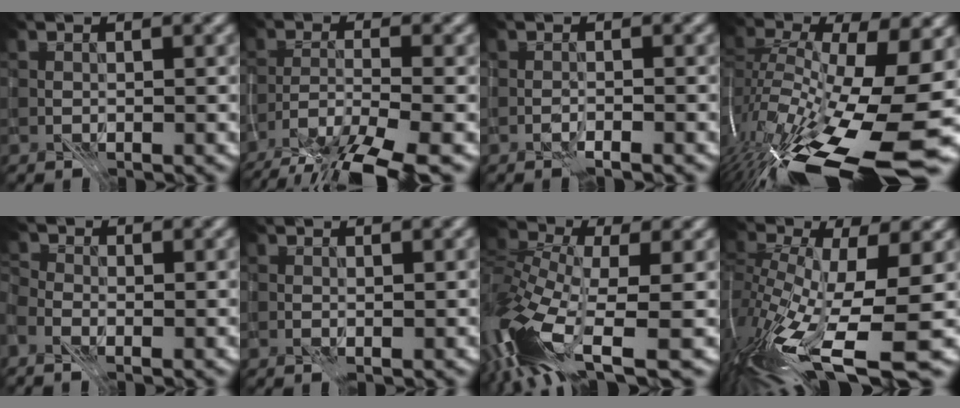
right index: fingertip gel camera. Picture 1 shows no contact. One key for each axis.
{"total": 8.3, "fx": -6.0, "fy": 2.3, "fz": 5.1, "tx": -0.093, "ty": -0.019, "tz": -0.107}
{"total": 0.7, "fx": -0.6, "fy": 0.1, "fz": 0.4, "tx": -0.004, "ty": 0.004, "tz": -0.013}
{"total": 16.4, "fx": -6.2, "fy": 5.5, "fz": 14.2, "tx": -0.286, "ty": -0.014, "tz": -0.109}
{"total": 2.1, "fx": -1.5, "fy": 1.0, "fz": 1.1, "tx": -0.021, "ty": -0.003, "tz": -0.022}
{"total": 0.8, "fx": 0.5, "fy": 0.2, "fz": 0.6, "tx": -0.007, "ty": 0.002, "tz": 0.005}
{"total": 12.2, "fx": -4.6, "fy": 5.3, "fz": 9.9, "tx": -0.238, "ty": -0.011, "tz": -0.071}
{"total": 14.0, "fx": -5.6, "fy": 4.8, "fz": 11.9, "tx": -0.262, "ty": -0.023, "tz": -0.087}